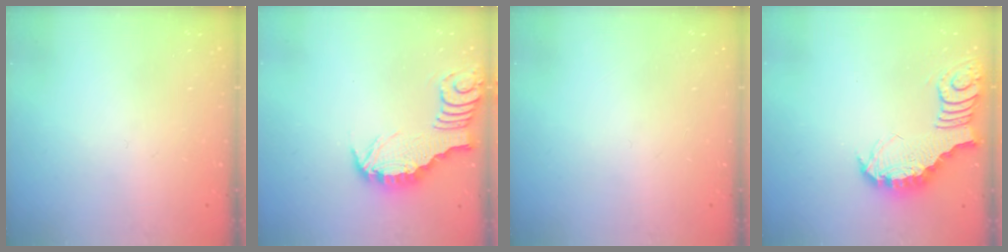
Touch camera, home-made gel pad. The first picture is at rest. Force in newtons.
{"total": 3.3, "press": 3.3, "slide": 0.4}
{"total": 0.0}
{"total": 3.9, "press": 3.9, "slide": 0.4}